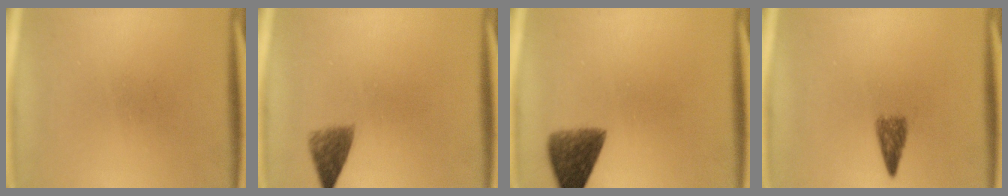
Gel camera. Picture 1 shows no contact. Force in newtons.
{"total": 3.4}
{"total": 6.7}
{"total": 2.5}